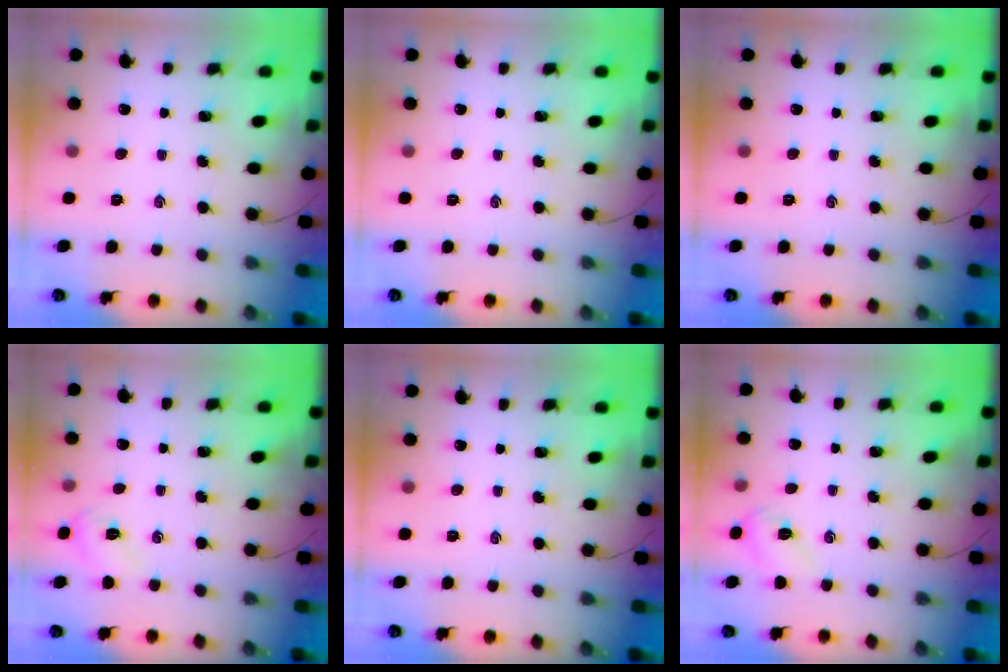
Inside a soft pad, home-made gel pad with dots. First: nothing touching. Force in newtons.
{"total": 0.0}
{"total": 0.0}
{"total": 3.6, "press": 3.5, "slide": 1.0}
{"total": 0.0}
{"total": 3.6, "press": 3.5, "slide": 0.9}